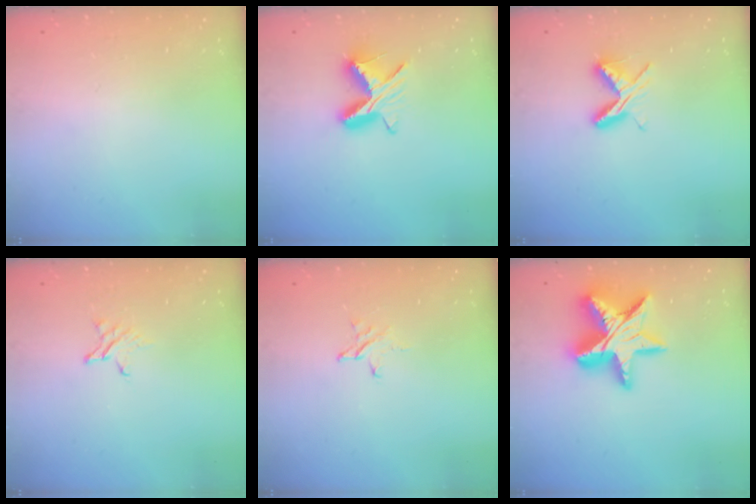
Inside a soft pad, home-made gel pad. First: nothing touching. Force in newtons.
{"total": 8.5, "press": 8.5, "slide": 0.4}
{"total": 6.0, "press": 5.9, "slide": 0.9}
{"total": 2.4, "press": 2.4, "slide": 0.2}
{"total": 3.0, "press": 3.0, "slide": 0.4}
{"total": 18.7, "press": 18.6, "slide": 1.8}